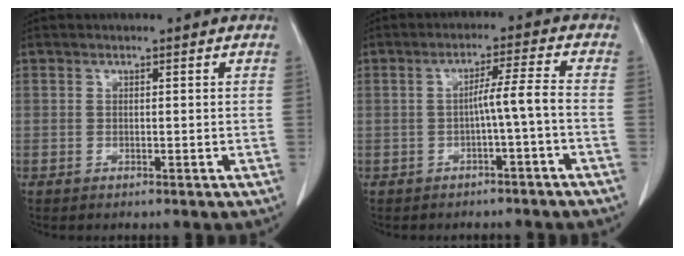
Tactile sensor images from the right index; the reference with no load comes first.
{"total": 4.3, "force": [-1.5, -0.8, 3.9], "torque": [-0.064, 0.010, -0.022]}